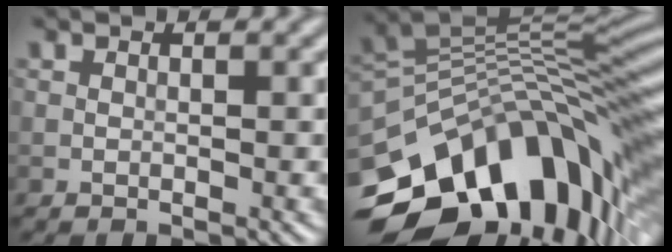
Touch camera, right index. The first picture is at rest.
{"total": 14.2, "force": [-6.0, 7.2, 10.6], "torque": [-0.175, 0.022, -0.111]}